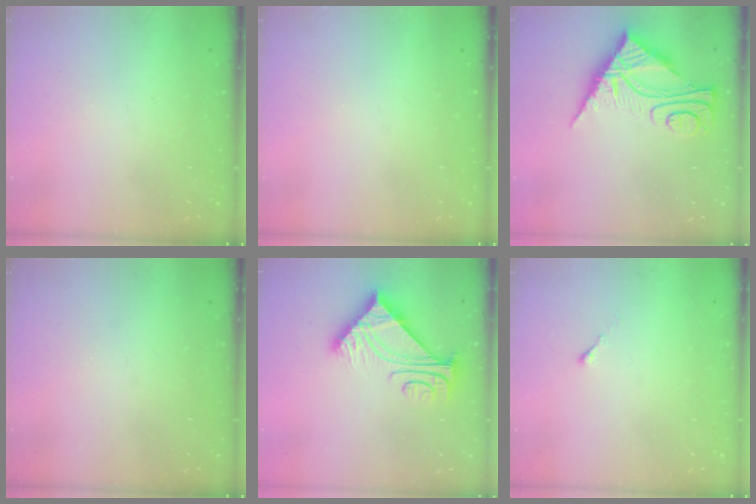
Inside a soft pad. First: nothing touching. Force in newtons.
{"total": 0.0}
{"total": 8.8, "press": 8.8, "slide": 0.7}
{"total": 0.0}
{"total": 7.5, "press": 7.5, "slide": 0.5}
{"total": 0.0}